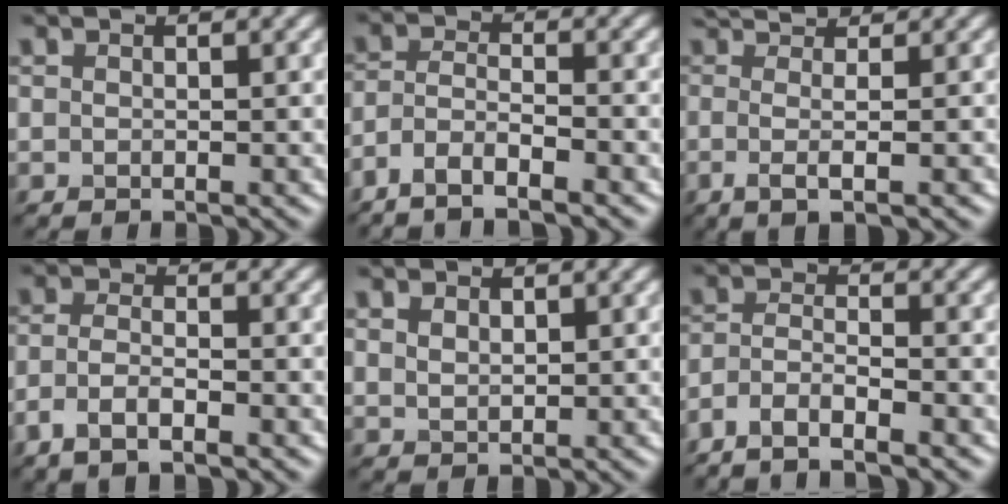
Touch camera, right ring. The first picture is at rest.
{"total": 4.1, "force": [-3.2, 0.9, 2.4], "torque": [-0.049, -0.001, -0.068]}
{"total": 4.5, "force": [0.7, 1.3, 4.3], "torque": [-0.073, 0.007, 0.000]}
{"total": 3.0, "force": [-1.6, 1.0, 2.3], "torque": [-0.049, -0.001, -0.036]}
{"total": 1.5, "force": [0.8, 1.0, 0.8], "torque": [-0.016, -0.001, 0.020]}
{"total": 3.8, "force": [-3.0, 0.7, 2.1], "torque": [-0.043, -0.001, -0.065]}